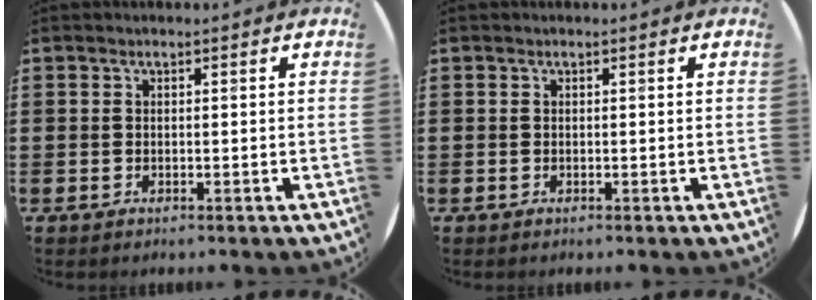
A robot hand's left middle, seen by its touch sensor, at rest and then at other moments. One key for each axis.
{"total": 0.0}